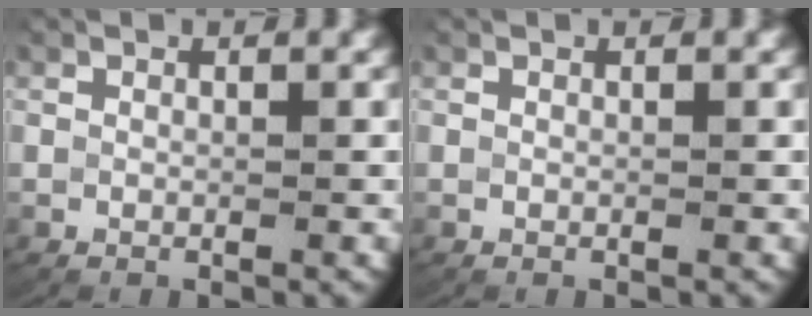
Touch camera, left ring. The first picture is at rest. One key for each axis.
{"total": 0.0}